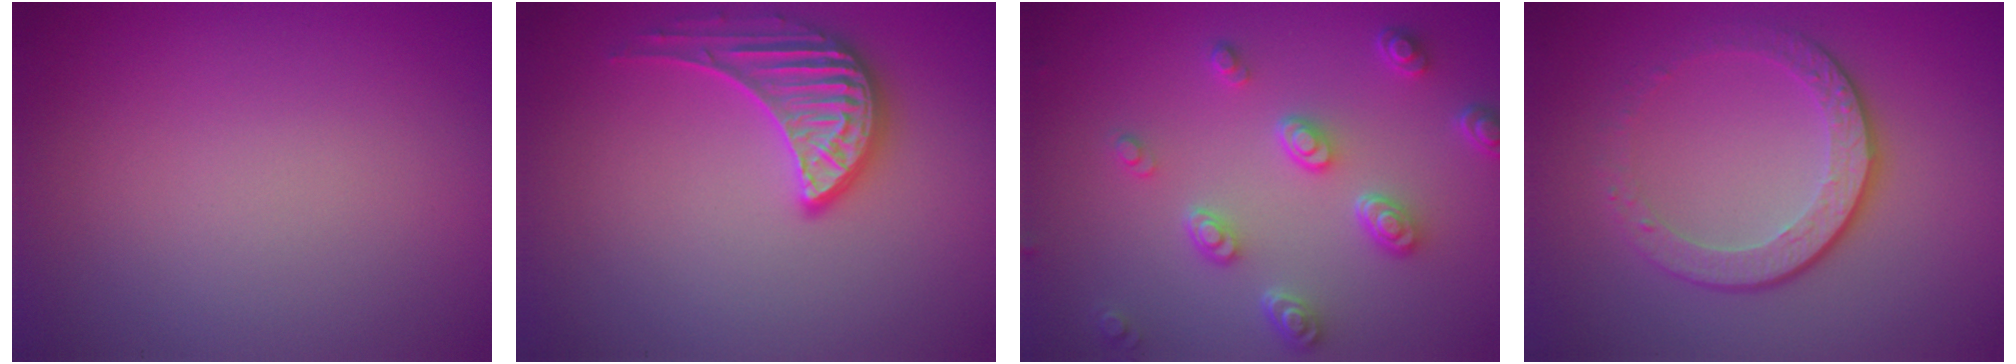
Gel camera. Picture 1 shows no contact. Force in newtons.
{"total": 3.3, "press": 3.1, "slide": 1.2}
{"total": 4.4, "press": 3.3, "slide": 2.8}
{"total": 4.3, "press": 3.0, "slide": 3.1}